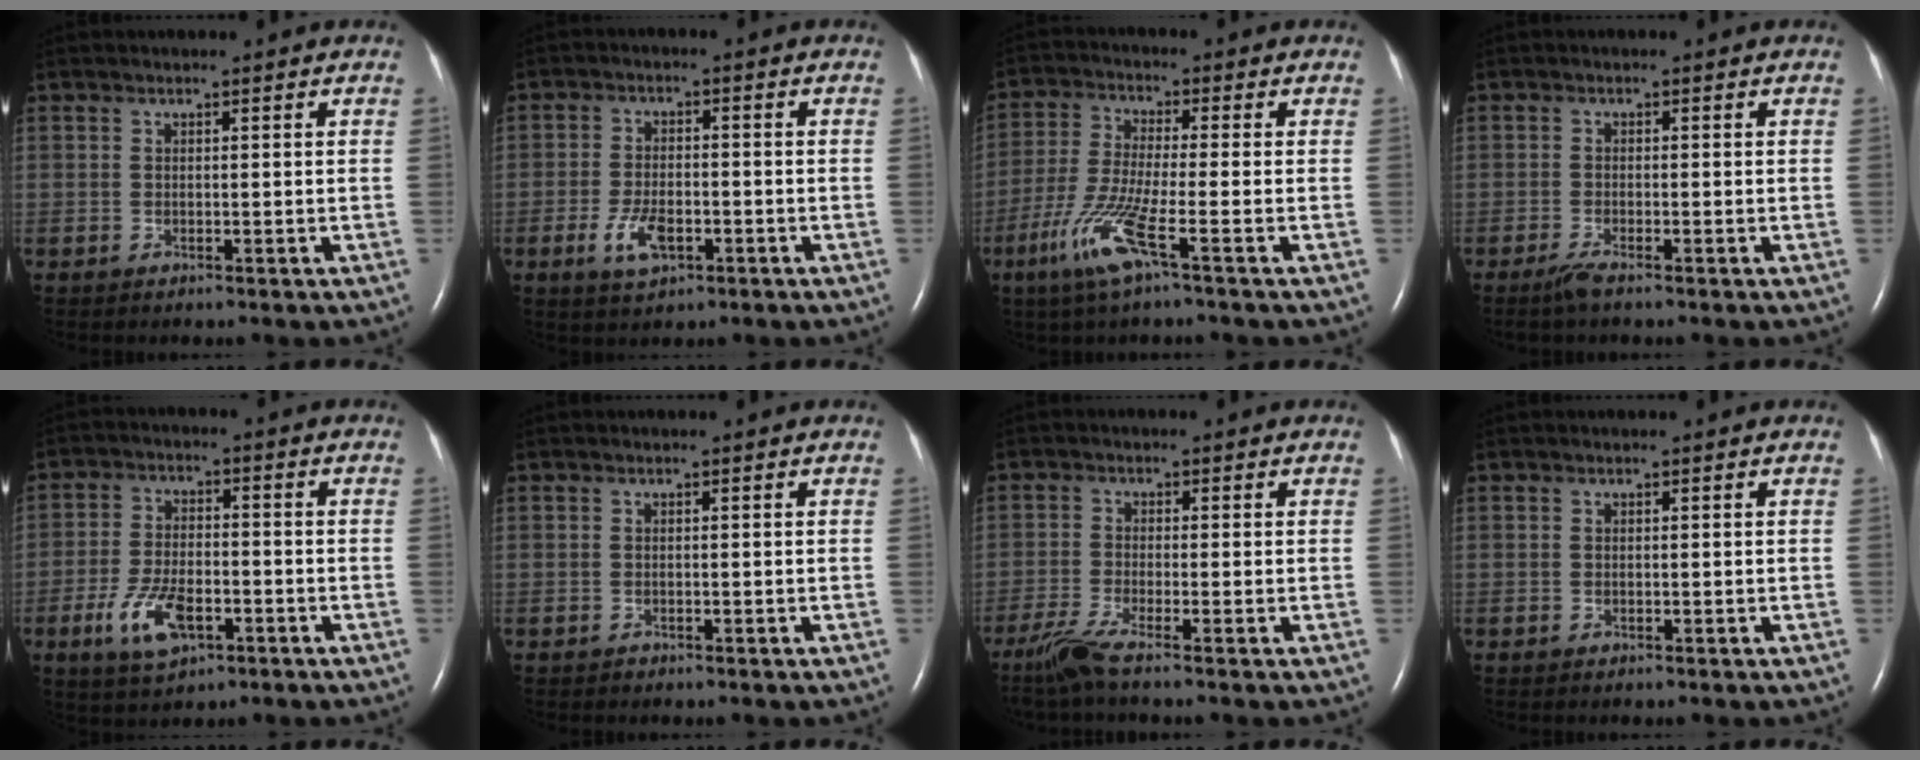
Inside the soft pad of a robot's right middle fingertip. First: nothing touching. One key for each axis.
{"total": 5.3, "fx": -2.3, "fy": 2.4, "fz": 4.1, "tx": -0.087, "ty": -0.003, "tz": -0.037}
{"total": 8.6, "fx": -4.2, "fy": -0.2, "fz": 7.6, "tx": -0.164, "ty": -0.021, "tz": -0.087}
{"total": 1.8, "fx": -1.4, "fy": -0.1, "fz": 1.1, "tx": -0.036, "ty": -0.007, "tz": -0.032}
{"total": 8.1, "fx": -3.6, "fy": 3.6, "fz": 6.4, "tx": -0.137, "ty": -0.005, "tz": -0.062}
{"total": 0.0}
{"total": 4.7, "fx": -3.6, "fy": -0.5, "fz": 3.0, "tx": -0.070, "ty": -0.019, "tz": -0.076}
{"total": 0.0}